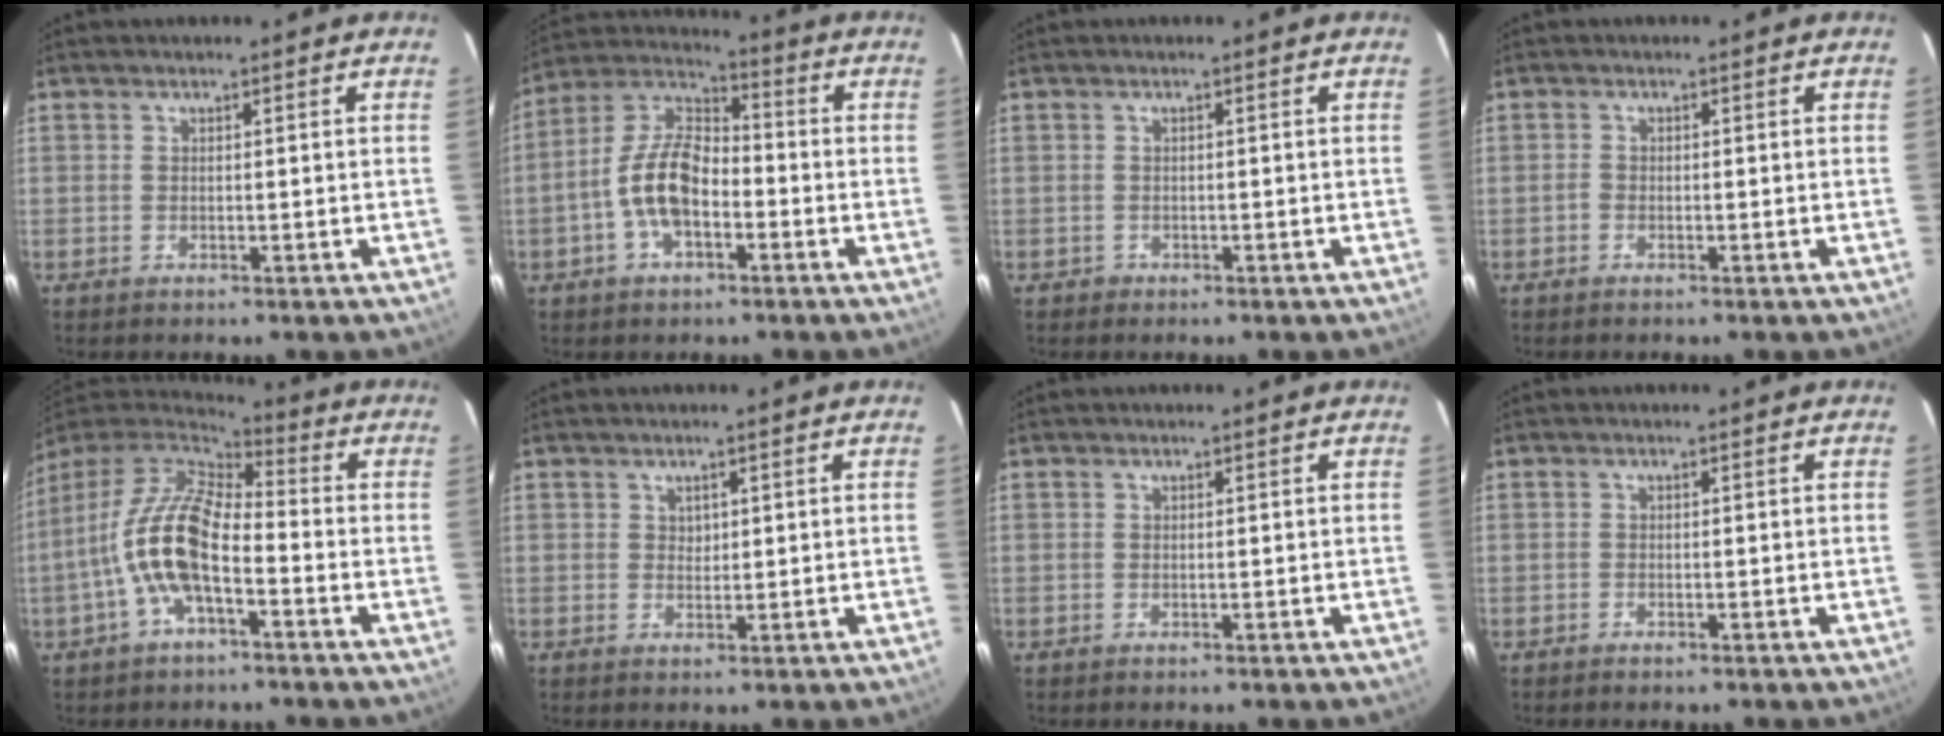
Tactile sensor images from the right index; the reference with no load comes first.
{"total": 13.2, "force": [-4.0, 6.0, 11.1], "torque": [-0.231, 0.010, -0.078]}
{"total": 1.0, "force": [-0.7, 0.8, -0.1], "torque": [0.001, 0.002, -0.007]}
{"total": 0.8, "force": [-0.6, 0.5, 0.1], "torque": [-0.001, 0.001, -0.015]}
{"total": 15.2, "force": [-4.4, 6.1, 13.2], "torque": [-0.266, 0.004, -0.090]}
{"total": 1.3, "force": [0.6, 1.1, 0.3], "torque": [-0.001, 0.005, 0.011]}
{"total": 0.0}
{"total": 0.5, "force": [-0.5, 0.2, 0.2], "torque": [-0.004, 0.000, -0.009]}